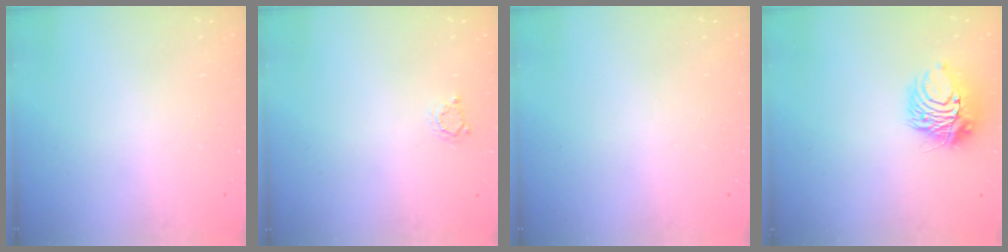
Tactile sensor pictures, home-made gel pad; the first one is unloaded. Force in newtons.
{"total": 2.6, "press": 2.6, "slide": 0.3}
{"total": 0.0}
{"total": 10.0, "press": 10.0, "slide": 0.2}